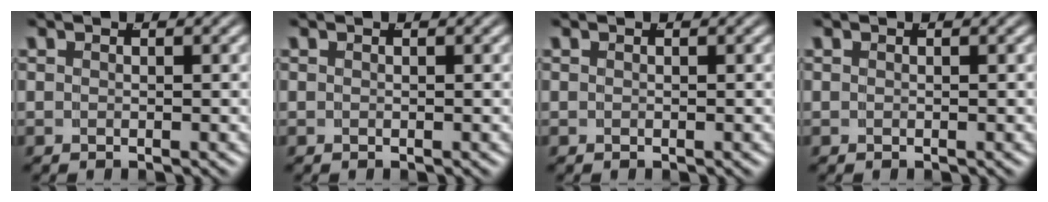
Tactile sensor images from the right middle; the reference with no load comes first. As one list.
[{"total": 0.0}, {"total": 0.0}, {"total": 0.0}]